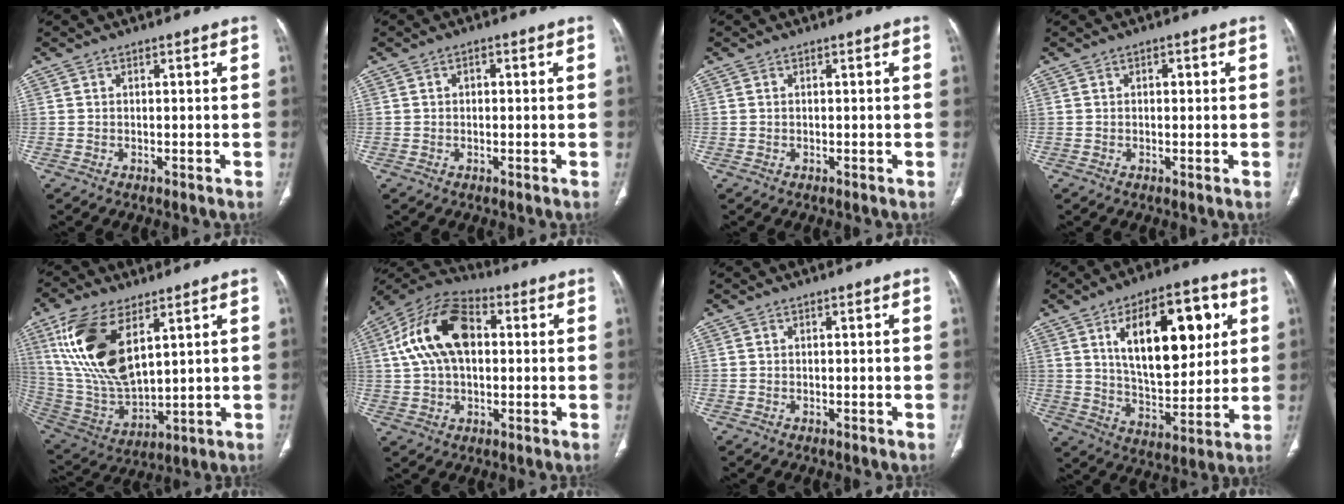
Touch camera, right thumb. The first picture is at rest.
{"total": 1.2, "force": [0.2, 0.8, 0.8], "torque": [-0.009, 0.005, 0.001]}
{"total": 0.0}
{"total": 1.5, "force": [0.4, 0.9, 1.1], "torque": [-0.014, 0.002, 0.005]}
{"total": 18.7, "force": [7.9, 8.8, 14.5], "torque": [-0.283, -0.028, 0.167]}
{"total": 16.0, "force": [2.8, 9.8, 12.3], "torque": [-0.227, 0.027, 0.043]}
{"total": 0.0}
{"total": 21.6, "force": [7.0, 10.5, 17.5], "torque": [-0.224, -0.018, 0.115]}